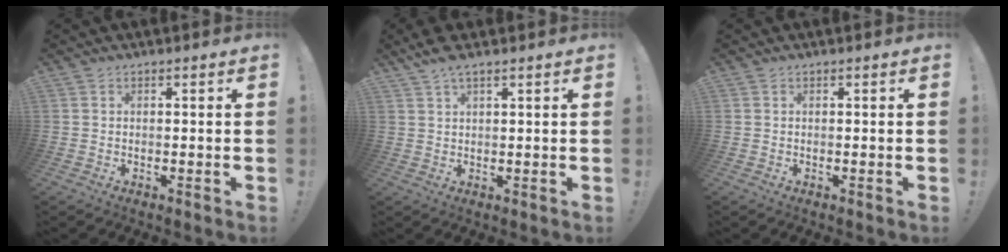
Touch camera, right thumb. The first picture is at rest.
{"total": 4.2, "force": [3.1, 0.7, 2.8], "torque": [-0.049, -0.014, 0.055]}
{"total": 0.0}